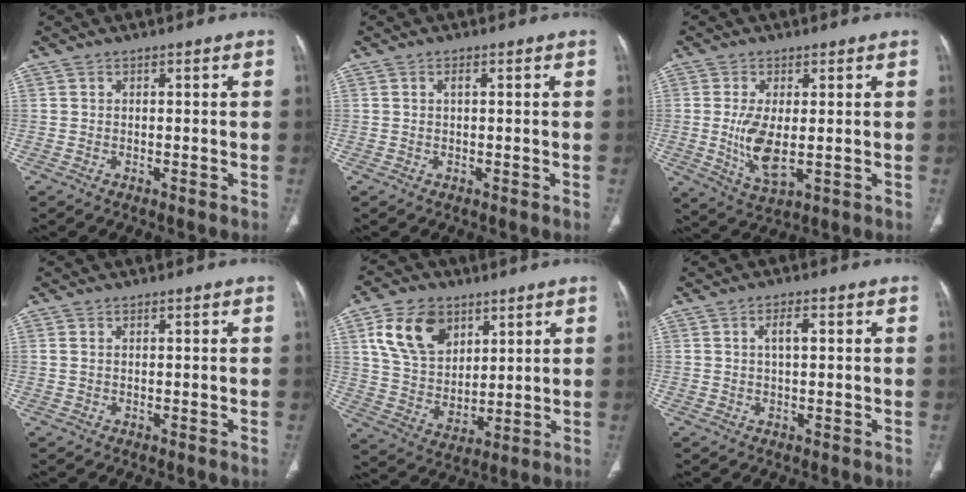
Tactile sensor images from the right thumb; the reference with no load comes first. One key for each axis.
{"total": 0.7, "fx": 0.2, "fy": 0.2, "fz": 0.6, "tx": -0.011, "ty": 0.001, "tz": 0.002}
{"total": 8.0, "fx": -0.3, "fy": 3.4, "fz": 7.2, "tx": -0.149, "ty": -0.019, "tz": 0.003}
{"total": 0.8, "fx": 0.2, "fy": 0.4, "fz": 0.6, "tx": -0.019, "ty": 0.010, "tz": 0.009}
{"total": 14.6, "fx": 6.7, "fy": 10.1, "fz": 8.2, "tx": -0.120, "ty": -0.028, "tz": 0.137}
{"total": 2.7, "fx": 0.6, "fy": 1.0, "fz": 2.5, "tx": -0.043, "ty": 0.005, "tz": 0.010}